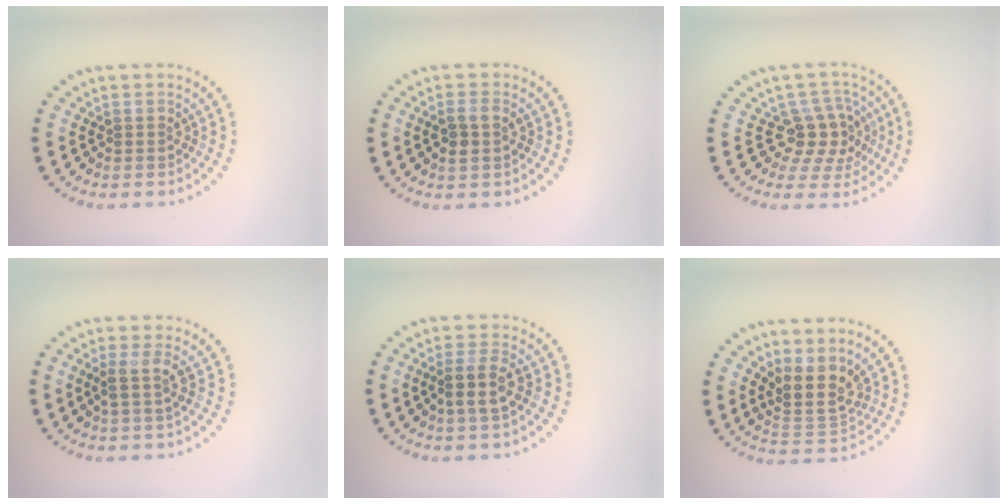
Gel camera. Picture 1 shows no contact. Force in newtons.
{"total": 1.9, "press": 1.9, "slide": 0.5}
{"total": 3.7, "press": 3.2, "slide": 1.9}
{"total": 1.9, "press": 1.4, "slide": 1.2}
{"total": 2.6, "press": 2.3, "slide": 1.3}
{"total": 3.8, "press": 3.0, "slide": 2.4}